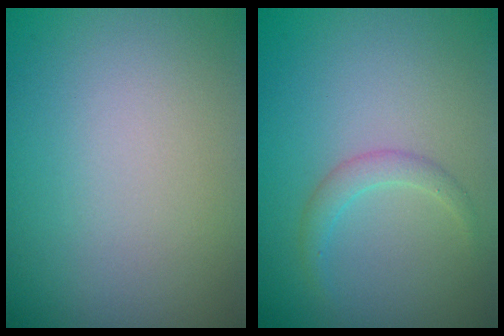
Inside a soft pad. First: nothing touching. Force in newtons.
{"total": 1.5, "press": 1.5, "slide": 0.1}